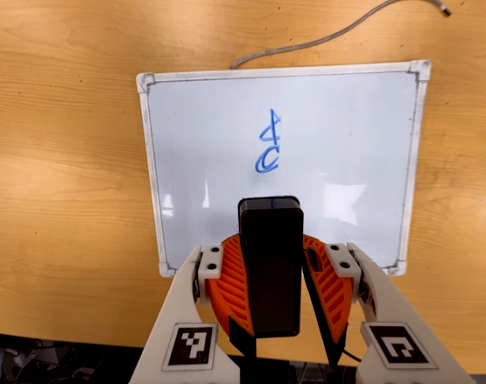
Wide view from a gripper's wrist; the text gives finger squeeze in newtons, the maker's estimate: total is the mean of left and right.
{"total": 9.4, "left": 9.4, "right": 9.3}